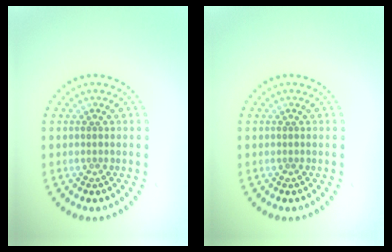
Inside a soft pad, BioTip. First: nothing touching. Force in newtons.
{"total": 0.0}